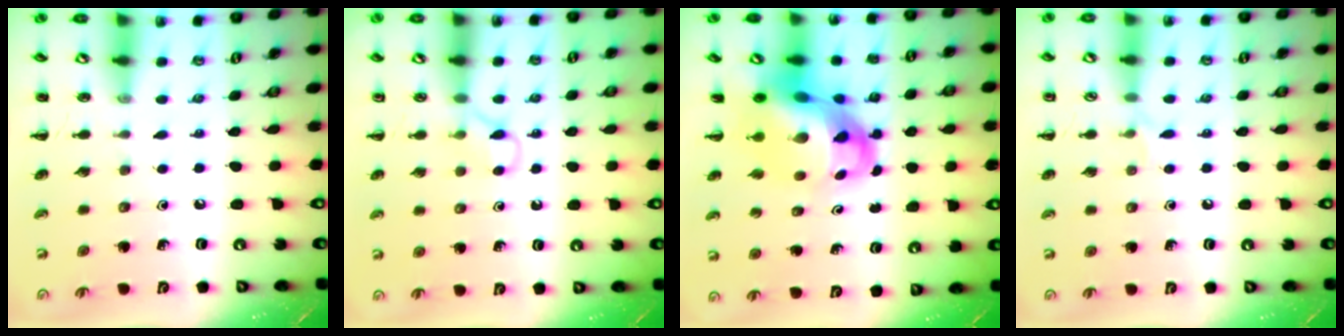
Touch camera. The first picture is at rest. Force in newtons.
{"total": 3.1, "press": 2.9, "slide": 1.0}
{"total": 9.0, "press": 8.5, "slide": 2.7}
{"total": 4.5, "press": 4.2, "slide": 1.5}